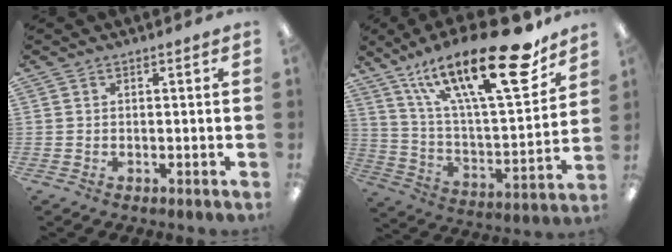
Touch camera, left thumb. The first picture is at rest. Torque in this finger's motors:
{"motor_torque": [1.19, 1.22, 1.46, -1.31, 0.45]}